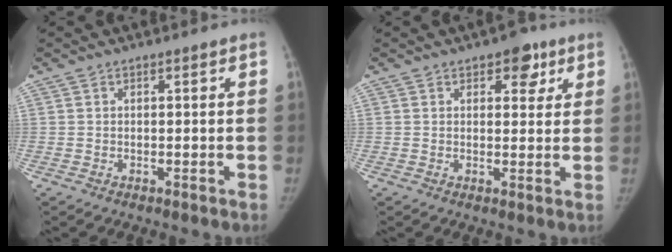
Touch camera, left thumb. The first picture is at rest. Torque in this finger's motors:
{"motor_torque": [0.71, 0.50, 0.84, -0.72, 0.08]}